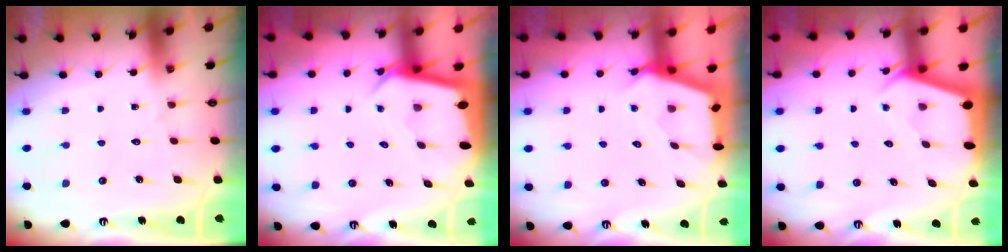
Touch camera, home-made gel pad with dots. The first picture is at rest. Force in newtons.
{"total": 3.4, "press": 3.4, "slide": 0.3}
{"total": 2.6, "press": 2.6, "slide": 0.3}
{"total": 2.3, "press": 2.3, "slide": 0.3}